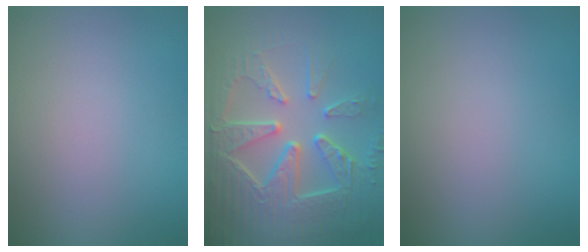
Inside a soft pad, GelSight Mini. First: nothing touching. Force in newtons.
{"total": 9.4, "press": 6.7, "slide": 6.5}
{"total": 0.0}